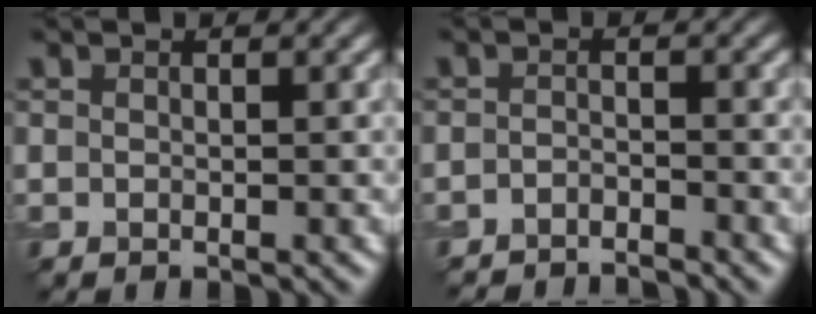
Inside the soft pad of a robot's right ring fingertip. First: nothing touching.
{"total": 2.9, "force": [-2.9, 0.3, 0.5], "torque": [-0.008, -0.010, -0.049]}